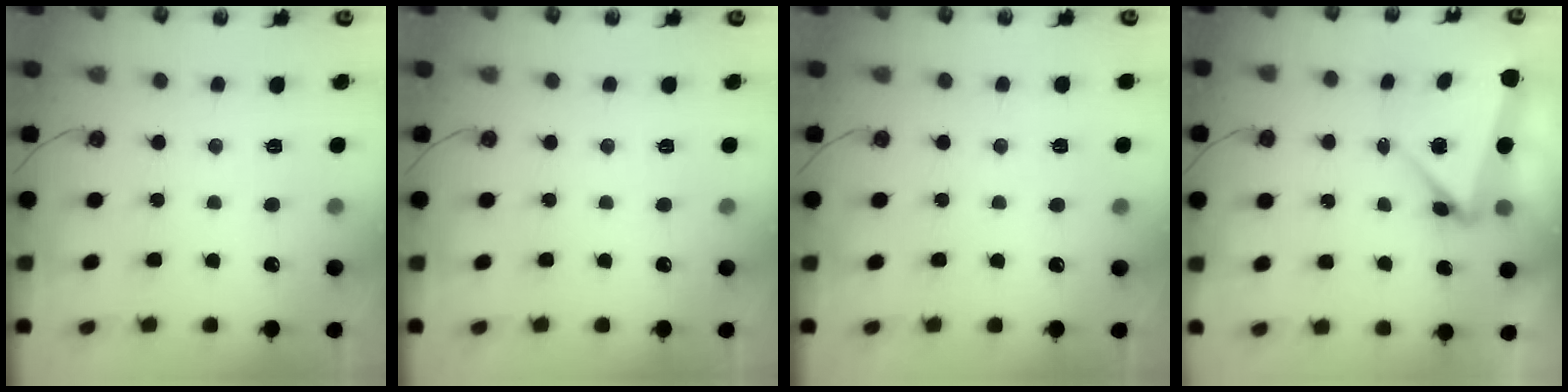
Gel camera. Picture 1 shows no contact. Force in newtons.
{"total": 0.0}
{"total": 2.9, "press": 1.6, "slide": 2.4}
{"total": 5.2, "press": 5.2, "slide": 0.2}